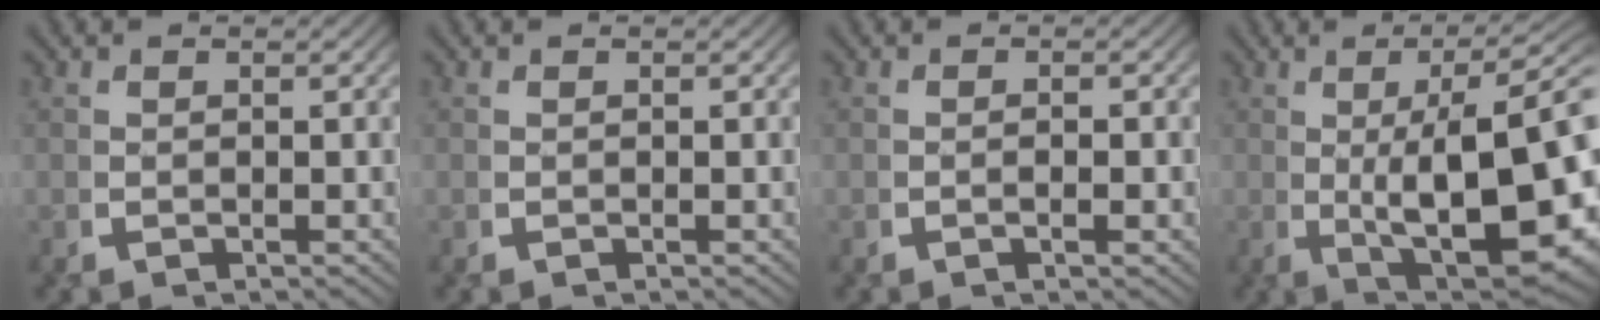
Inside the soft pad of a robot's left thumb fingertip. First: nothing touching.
{"total": 0.0}
{"total": 1.0, "force": [-0.2, 0.1, 1.0], "torque": [-0.018, 0.000, -0.005]}
{"total": 13.6, "force": [-2.0, 6.3, 11.9], "torque": [-0.194, -0.044, 0.006]}